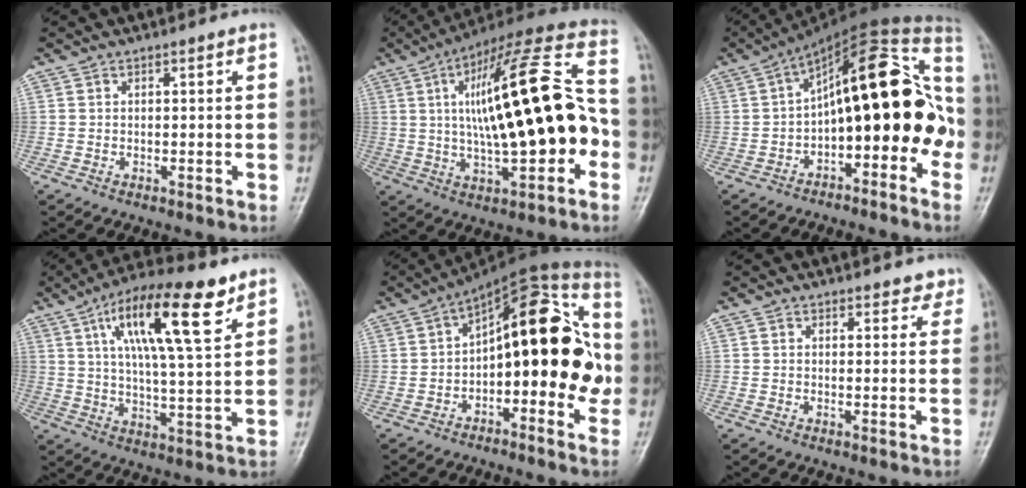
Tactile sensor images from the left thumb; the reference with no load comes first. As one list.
[{"total": 25.6, "force": [-0.2, 8.6, 24.2], "torque": [-0.386, 0.035, -0.006]}, {"total": 23.5, "force": [-2.8, 10.8, 20.7], "torque": [-0.263, 0.086, -0.047]}, {"total": 17.7, "force": [8.8, 4.7, 14.7], "torque": [-0.230, -0.022, 0.147]}, {"total": 23.0, "force": [-0.9, 10.8, 20.2], "torque": [-0.239, 0.049, -0.025]}, {"total": 3.1, "force": [2.8, 1.4, 0.5], "torque": [0.020, -0.014, 0.023]}]